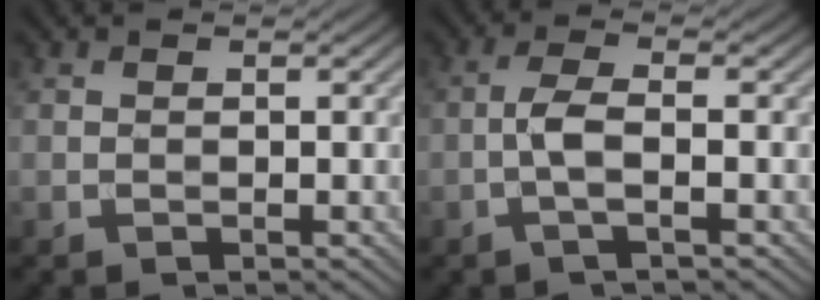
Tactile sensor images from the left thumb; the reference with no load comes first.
{"total": 3.3, "force": [-1.0, 0.5, 3.1], "torque": [-0.067, 0.008, -0.030]}